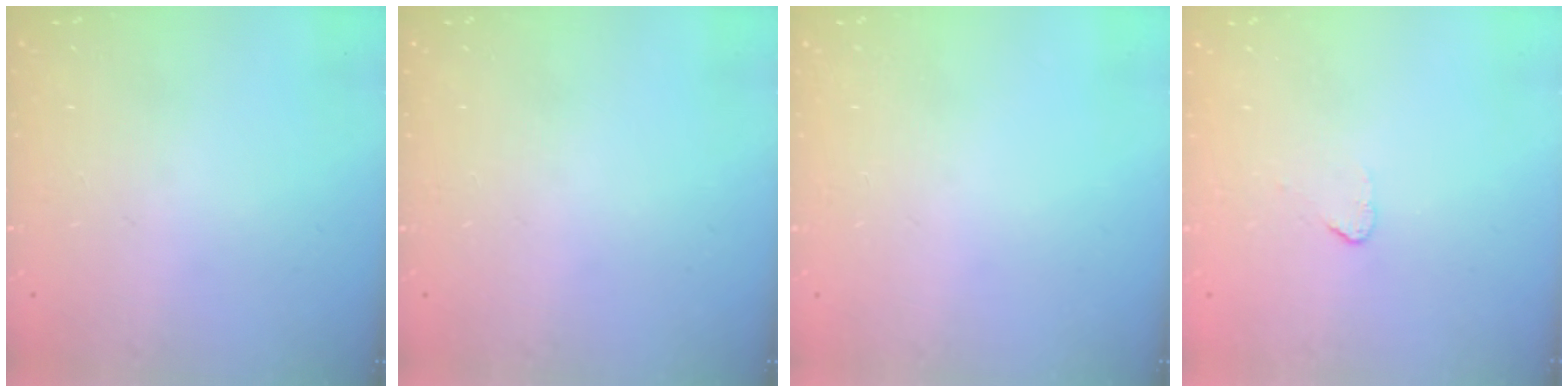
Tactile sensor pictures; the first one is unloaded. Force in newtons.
{"total": 0.0}
{"total": 0.0}
{"total": 2.6, "press": 2.6, "slide": 0.2}